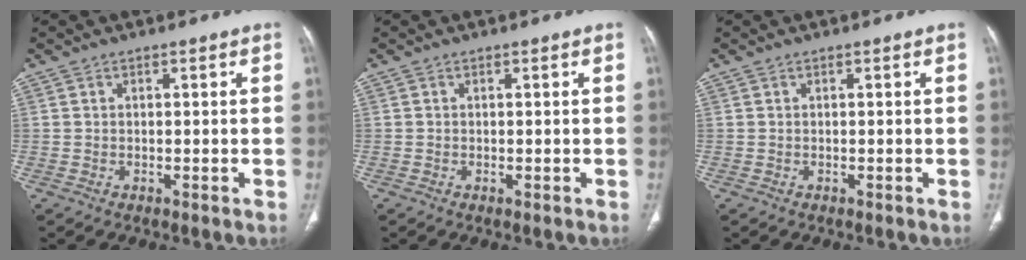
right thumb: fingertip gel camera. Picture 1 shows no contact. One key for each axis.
{"total": 0.0}
{"total": 0.0}